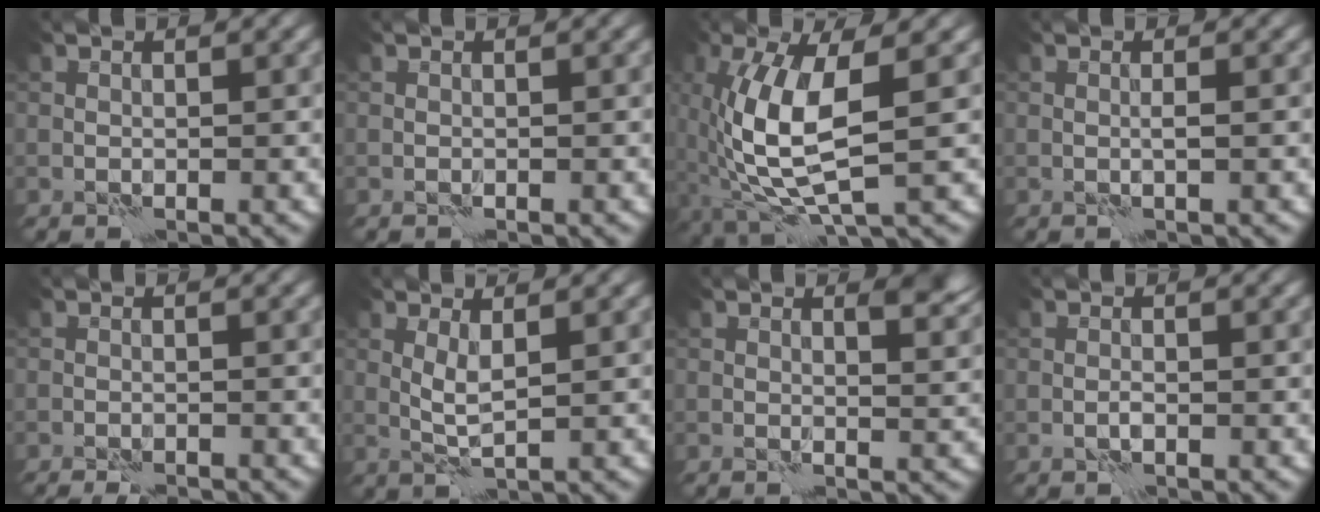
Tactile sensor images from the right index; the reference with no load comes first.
{"total": 0.0}
{"total": 8.0, "force": [0.0, 2.8, 7.4], "torque": [-0.170, 0.001, 0.004]}
{"total": 0.7, "force": [0.0, 0.0, 0.7], "torque": [-0.013, 0.004, -0.002]}
{"total": 2.7, "force": [-2.5, 0.5, 1.0], "torque": [-0.015, 0.003, -0.038]}
{"total": 2.0, "force": [0.6, 0.4, 1.9], "torque": [-0.044, 0.002, 0.014]}
{"total": 2.5, "force": [1.5, 0.8, 1.8], "torque": [-0.021, -0.004, 0.024]}
{"total": 0.7, "force": [-0.3, 0.1, 0.6], "torque": [-0.013, 0.001, -0.008]}